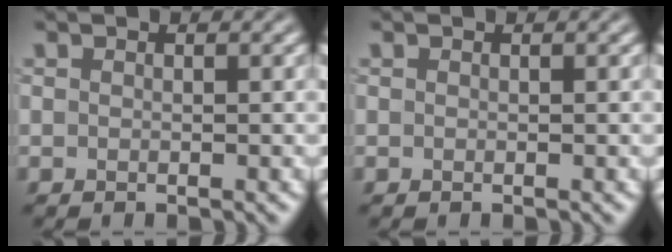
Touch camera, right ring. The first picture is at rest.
{"total": 0.0}